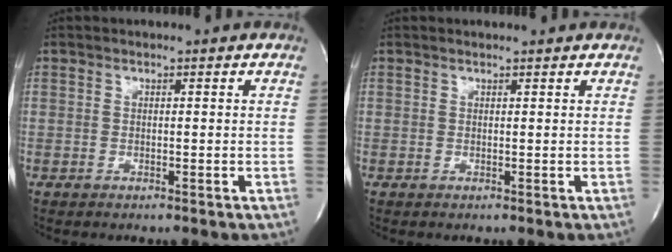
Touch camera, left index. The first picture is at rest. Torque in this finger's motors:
{"motor_torque": [0.22, -0.25, 0.03, 0.00]}